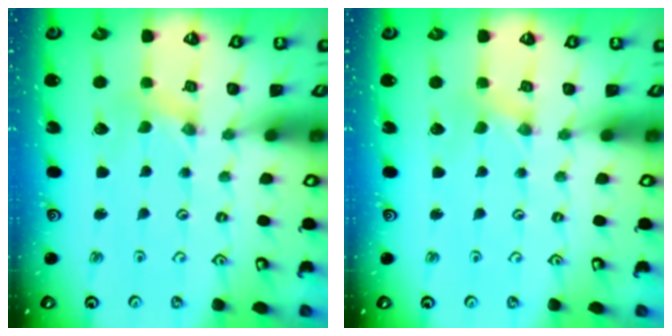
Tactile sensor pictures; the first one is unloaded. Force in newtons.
{"total": 0.0}